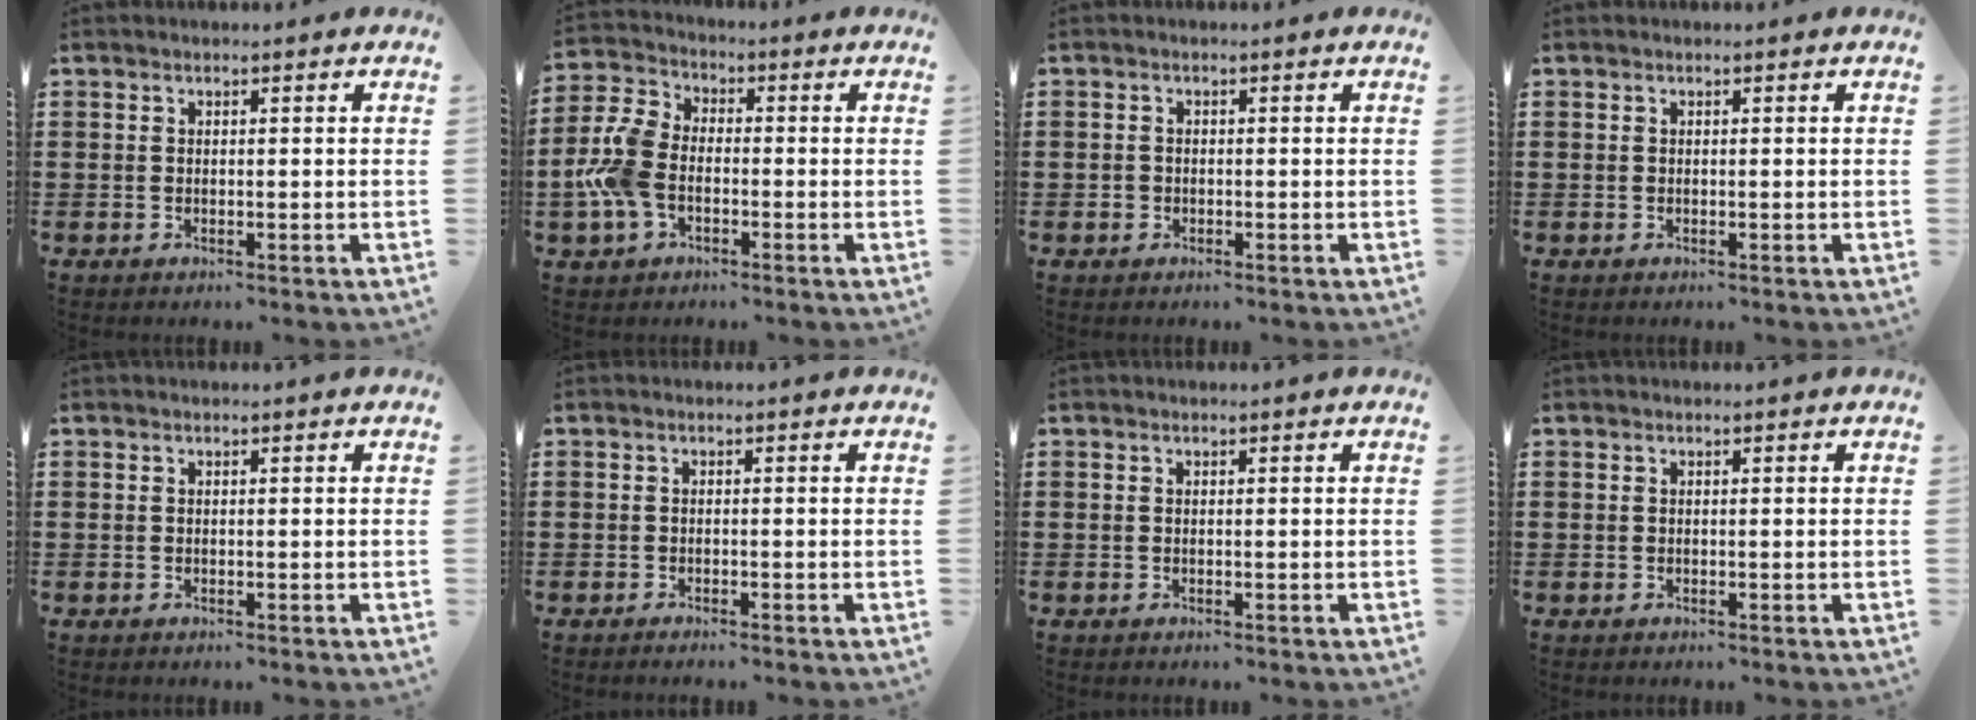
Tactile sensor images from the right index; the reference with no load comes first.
{"total": 8.0, "force": [-2.0, 5.0, 5.9], "torque": [-0.160, -0.003, -0.045]}
{"total": 0.8, "force": [-0.4, 0.6, 0.2], "torque": [-0.006, 0.001, -0.008]}
{"total": 0.0}
{"total": 0.0}
{"total": 0.8, "force": [-0.7, -0.2, 0.1], "torque": [-0.004, -0.005, -0.014]}
{"total": 0.0}
{"total": 0.0}